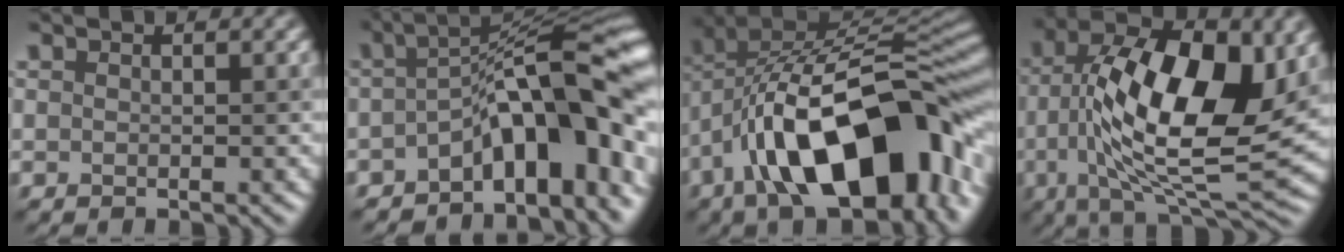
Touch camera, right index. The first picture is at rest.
{"total": 11.2, "force": [-3.2, 4.0, 9.9], "torque": [-0.124, 0.017, -0.063]}
{"total": 17.5, "force": [-5.6, 8.6, 14.2], "torque": [-0.205, 0.013, -0.094]}
{"total": 14.0, "force": [1.4, 6.0, 12.6], "torque": [-0.212, 0.002, 0.020]}